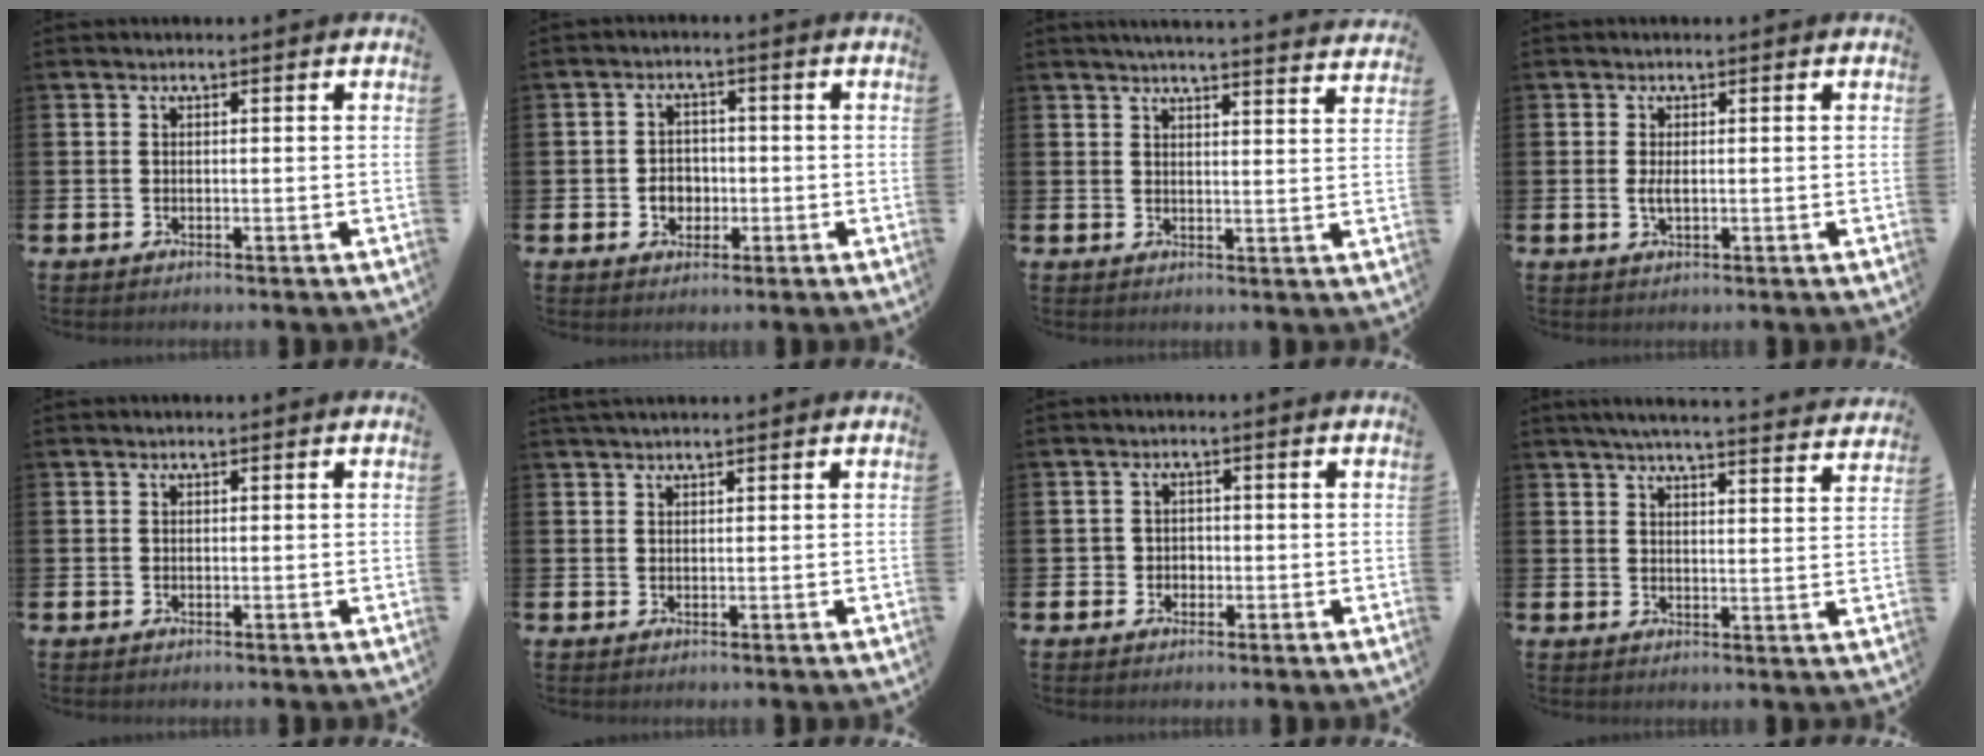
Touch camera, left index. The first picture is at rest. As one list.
[{"total": 3.3, "force": [-0.8, 2.7, 1.6], "torque": [-0.022, -0.001, -0.022]}, {"total": 4.3, "force": [4.2, -0.8, 0.5], "torque": [-0.017, -0.028, 0.073]}, {"total": 1.7, "force": [0.0, 0.7, 1.6], "torque": [-0.023, 0.000, -0.003]}, {"total": 0.0}, {"total": 1.3, "force": [1.2, 0.1, 0.4], "torque": [-0.006, 0.000, 0.022]}, {"total": 1.8, "force": [-0.5, 1.7, 0.2], "torque": [-0.001, 0.004, -0.016]}, {"total": 5.0, "force": [4.8, -0.3, 1.2], "torque": [-0.026, -0.033, 0.082]}]